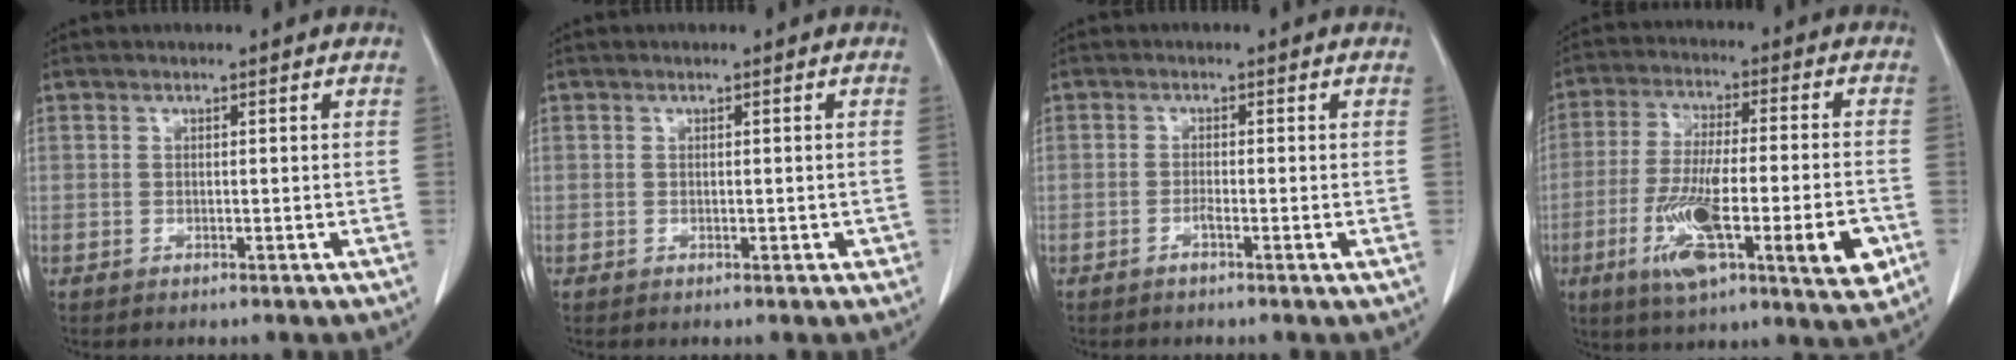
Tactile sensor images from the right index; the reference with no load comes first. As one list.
[{"total": 1.2, "force": [-0.2, 0.7, 1.0], "torque": [-0.009, 0.001, -0.001]}, {"total": 1.5, "force": [-0.8, 0.0, 1.3], "torque": [-0.024, -0.001, -0.016]}, {"total": 18.4, "force": [-6.3, 3.0, 17.0], "torque": [-0.267, -0.020, -0.098]}]